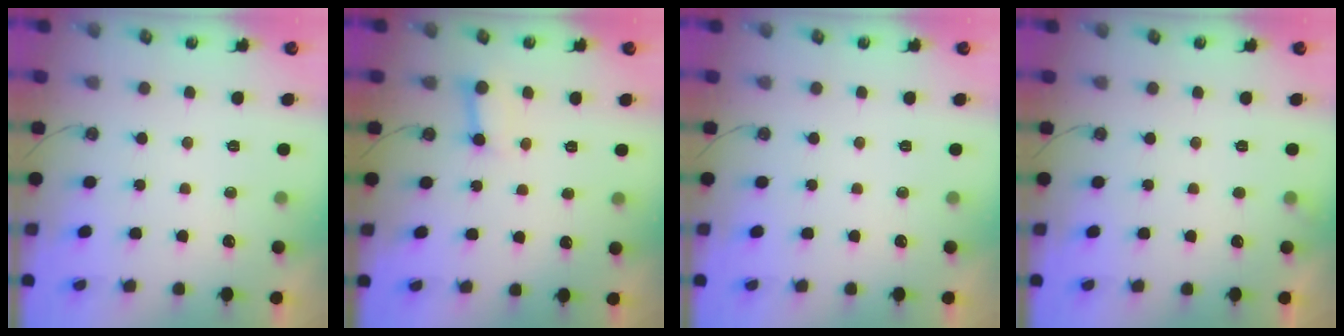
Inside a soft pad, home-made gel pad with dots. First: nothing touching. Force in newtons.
{"total": 3.3, "press": 3.3, "slide": 0.2}
{"total": 0.0}
{"total": 3.1, "press": 3.1, "slide": 0.4}